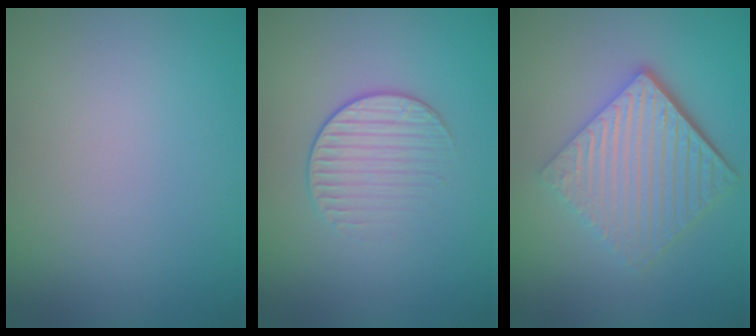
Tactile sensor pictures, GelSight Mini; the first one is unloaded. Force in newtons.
{"total": 2.0, "press": 1.4, "slide": 1.4}
{"total": 6.7, "press": 4.4, "slide": 5.1}